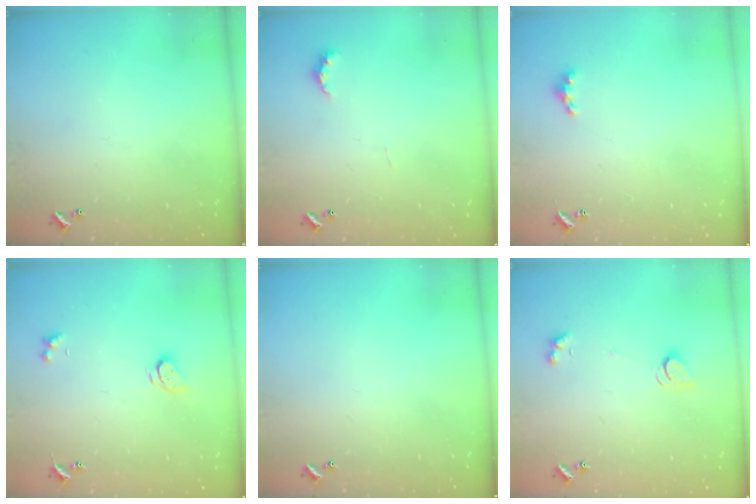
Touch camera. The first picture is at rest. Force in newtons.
{"total": 4.3, "press": 4.3, "slide": 0.7}
{"total": 4.1, "press": 4.1, "slide": 0.4}
{"total": 2.7, "press": 2.7, "slide": 0.3}
{"total": 0.0}
{"total": 2.1, "press": 2.1, "slide": 0.4}